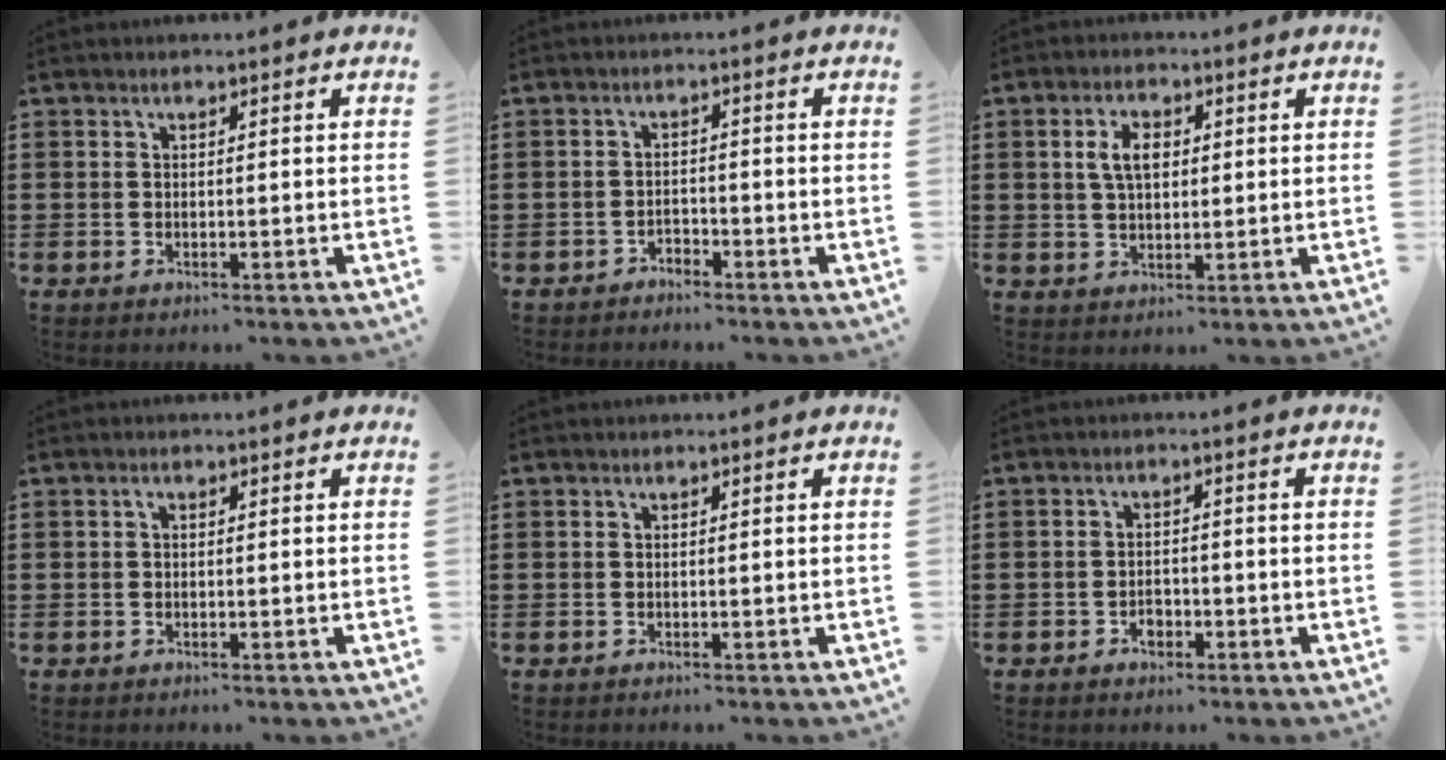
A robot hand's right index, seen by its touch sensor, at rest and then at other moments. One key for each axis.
{"total": 1.6, "fx": -1.5, "fy": 0.3, "fz": 0.0, "tx": -0.007, "ty": 0.001, "tz": -0.032}
{"total": 4.8, "fx": 1.0, "fy": 2.7, "fz": 3.8, "tx": -0.083, "ty": 0.014, "tz": 0.016}
{"total": 0.7, "fx": 0.1, "fy": 0.4, "fz": 0.5, "tx": -0.012, "ty": 0.003, "tz": 0.001}
{"total": 0.0}
{"total": 2.0, "fx": -1.2, "fy": 1.3, "fz": 0.9, "tx": -0.020, "ty": 0.002, "tz": -0.024}